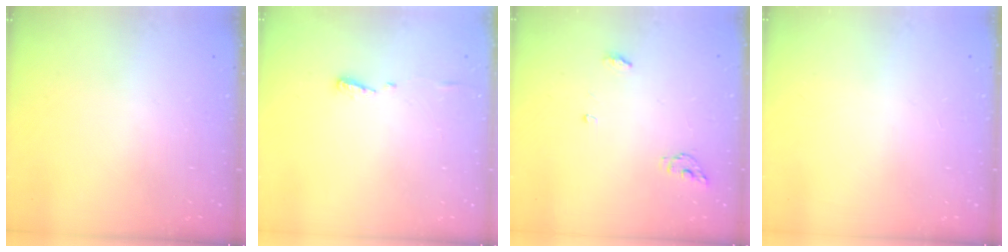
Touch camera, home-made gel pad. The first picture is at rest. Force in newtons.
{"total": 4.9, "press": 4.9, "slide": 0.6}
{"total": 4.8, "press": 4.8, "slide": 0.4}
{"total": 1.1, "press": 0.8, "slide": 0.7}